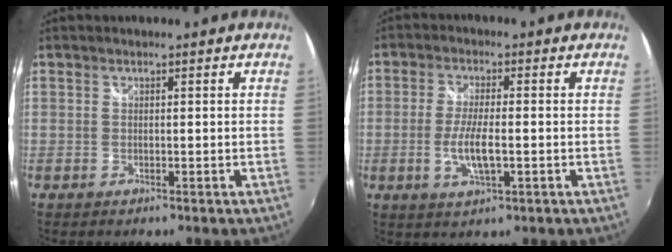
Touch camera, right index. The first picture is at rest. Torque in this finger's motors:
{"motor_torque": [0.14, -0.12, 0.26, 0.07]}